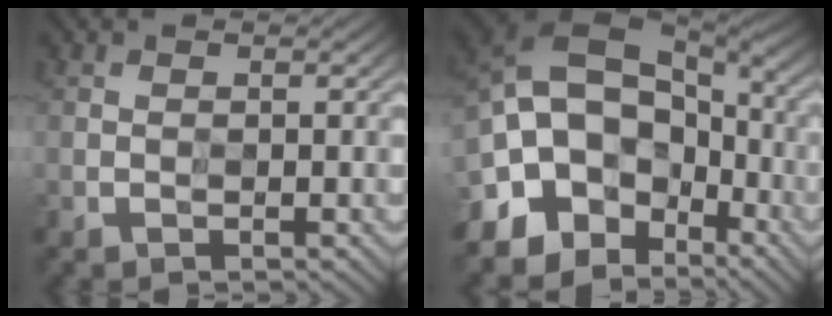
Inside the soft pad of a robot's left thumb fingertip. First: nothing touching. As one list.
[{"total": 16.3, "force": [-4.3, 12.6, 9.3], "torque": [-0.180, -0.007, -0.084]}]